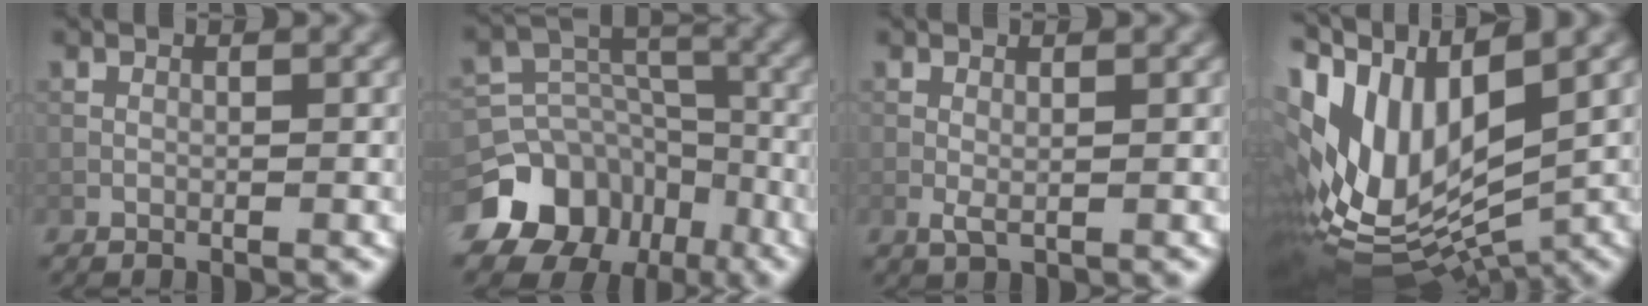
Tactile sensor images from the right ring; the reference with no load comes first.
{"total": 13.9, "force": [-8.8, 10.2, 3.5], "torque": [-0.088, -0.012, -0.139]}
{"total": 0.9, "force": [0.0, 0.3, 0.9], "torque": [-0.022, -0.002, 0.001]}
{"total": 14.0, "force": [2.2, 6.5, 12.1], "torque": [-0.257, -0.004, 0.061]}